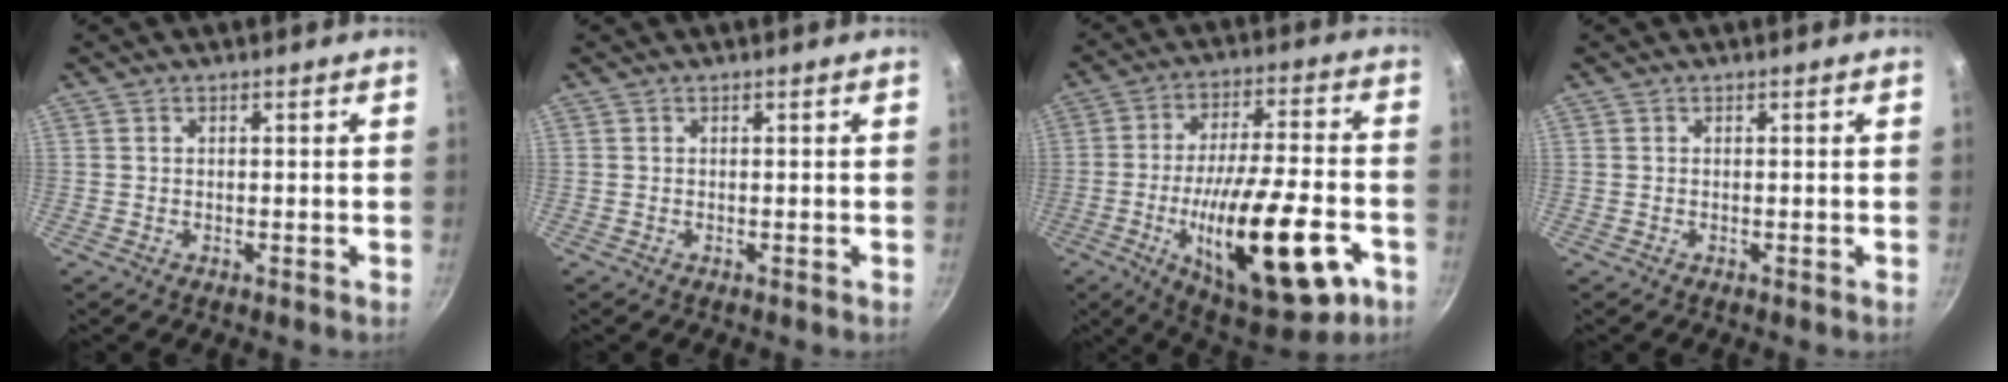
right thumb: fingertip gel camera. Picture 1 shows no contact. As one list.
[{"total": 0.0}, {"total": 25.2, "force": [-9.1, 8.6, 21.9], "torque": [-0.321, 0.027, -0.127]}, {"total": 0.0}]